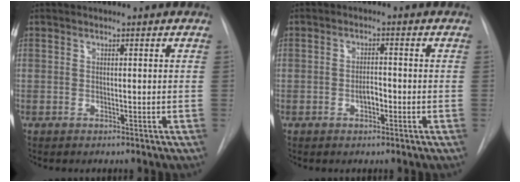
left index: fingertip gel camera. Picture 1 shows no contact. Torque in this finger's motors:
{"motor_torque": [0.07, 0.03, 0.08, 0.01]}